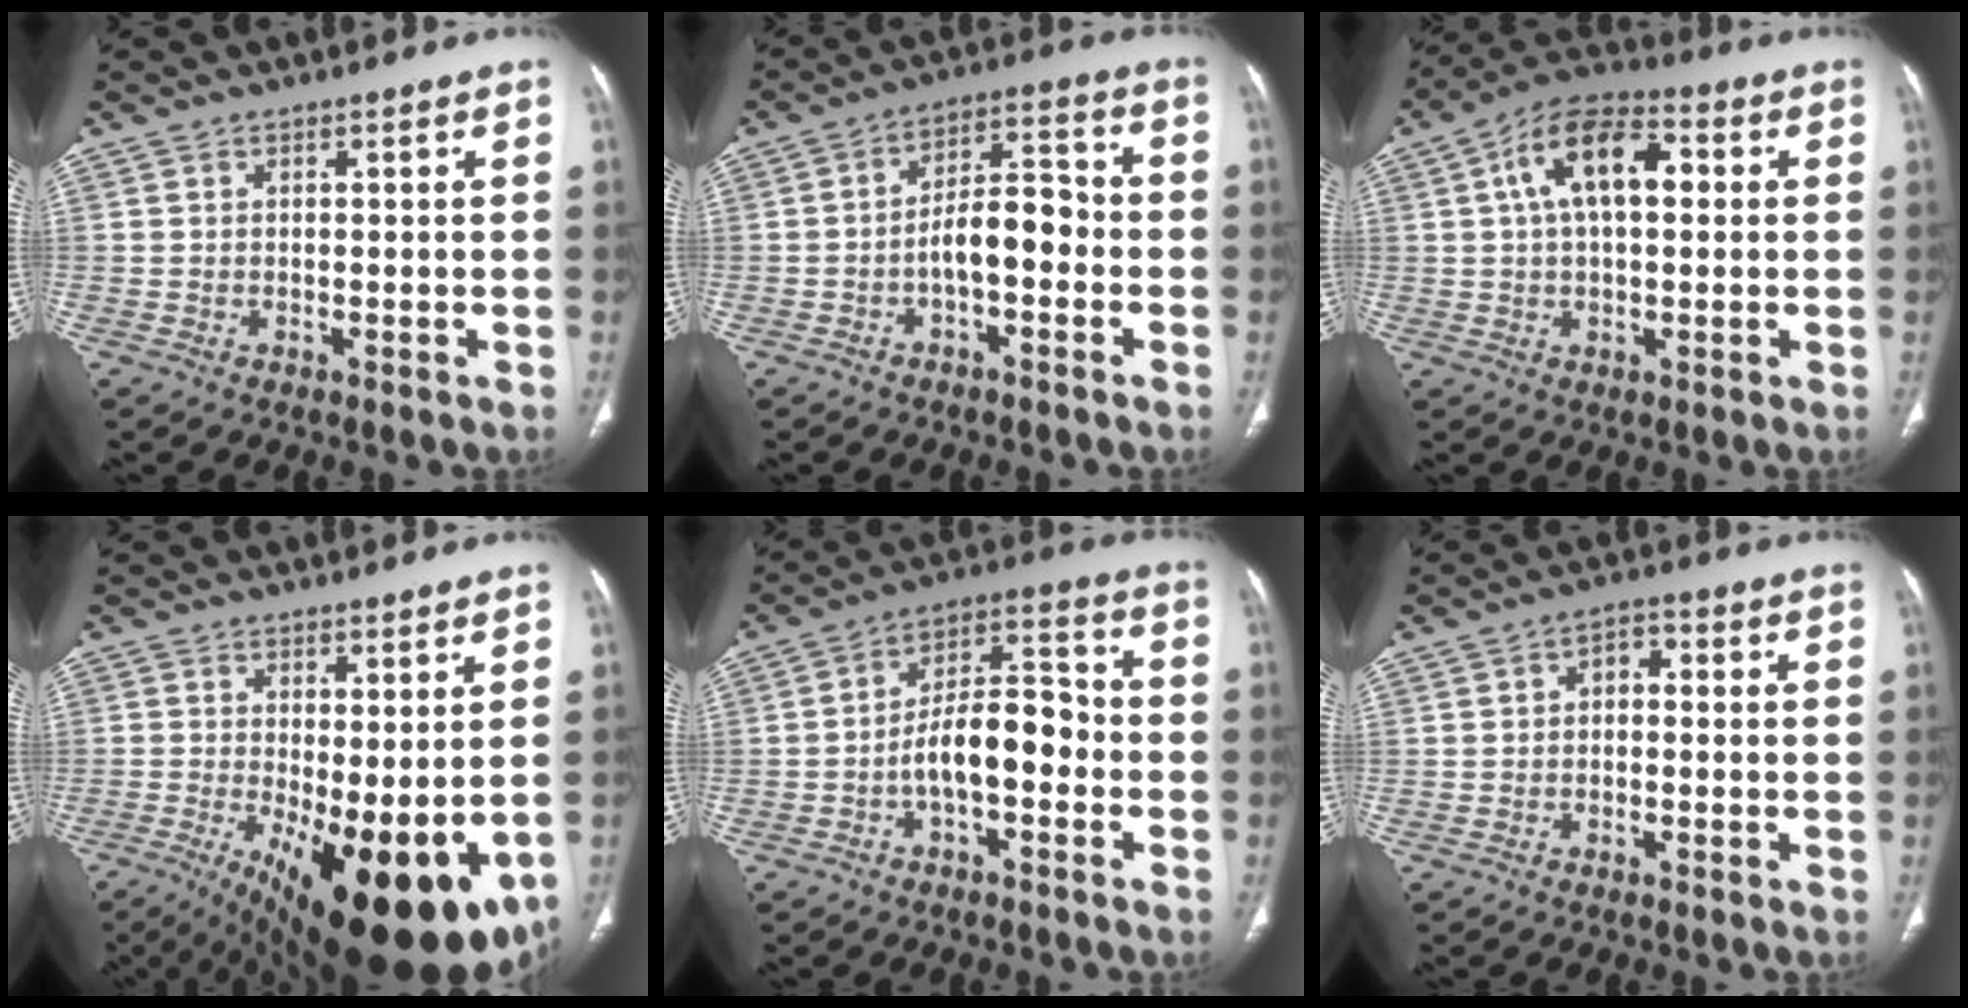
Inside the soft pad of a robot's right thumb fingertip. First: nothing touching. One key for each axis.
{"total": 8.4, "fx": -2.4, "fy": 4.0, "fz": 7.0, "tx": -0.100, "ty": 0.043, "tz": -0.045}
{"total": 13.0, "fx": 2.8, "fy": 6.9, "fz": 10.6, "tx": -0.172, "ty": 0.025, "tz": 0.038}
{"total": 20.7, "fx": -5.4, "fy": 8.1, "fz": 18.2, "tx": -0.230, "ty": -0.034, "tz": -0.057}
{"total": 10.9, "fx": -3.1, "fy": 5.2, "fz": 9.0, "tx": -0.134, "ty": 0.047, "tz": -0.060}
{"total": 3.0, "fx": -0.4, "fy": 2.1, "fz": 2.1, "tx": -0.017, "ty": 0.016, "tz": -0.019}